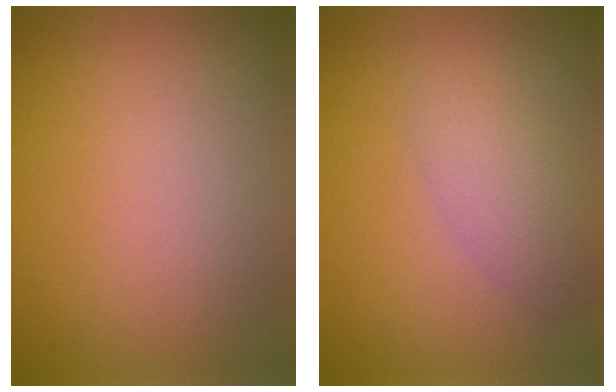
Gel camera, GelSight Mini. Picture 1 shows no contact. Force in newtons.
{"total": 3.0, "press": 3.0, "slide": 0.1}